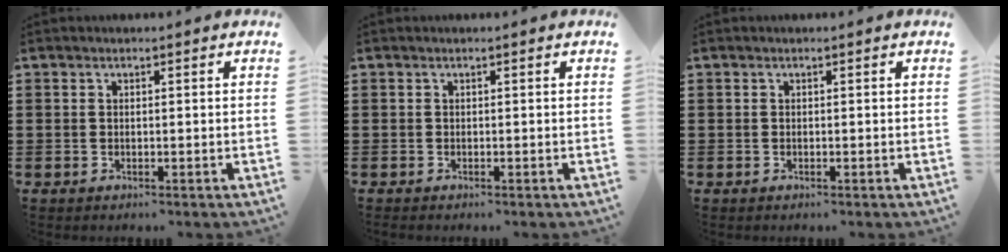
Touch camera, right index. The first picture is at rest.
{"total": 0.0}
{"total": 0.0}